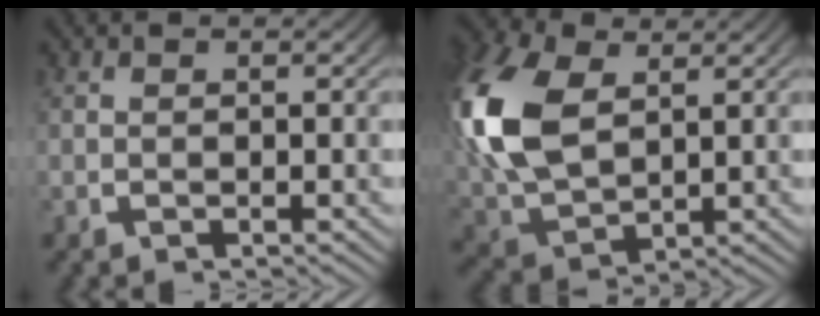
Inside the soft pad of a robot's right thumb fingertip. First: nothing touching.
{"total": 10.5, "force": [1.5, 7.4, 7.3], "torque": [-0.204, -0.039, 0.052]}